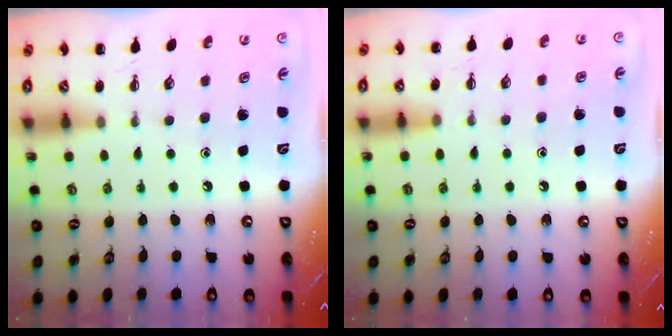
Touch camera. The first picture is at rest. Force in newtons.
{"total": 7.3, "press": 6.9, "slide": 2.5}